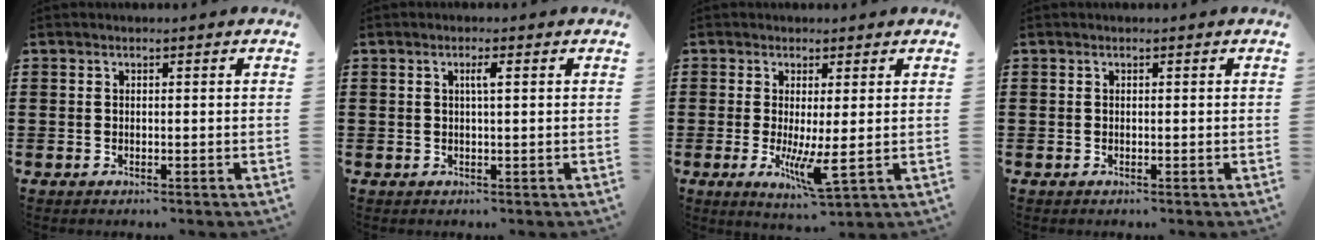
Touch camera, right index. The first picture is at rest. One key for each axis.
{"total": 1.6, "fx": 0.4, "fy": 0.0, "fz": 1.6, "tx": -0.030, "ty": 0.000, "tz": 0.005}
{"total": 5.6, "fx": -0.4, "fy": 0.9, "fz": 5.5, "tx": -0.104, "ty": -0.022, "tz": -0.008}
{"total": 0.0}